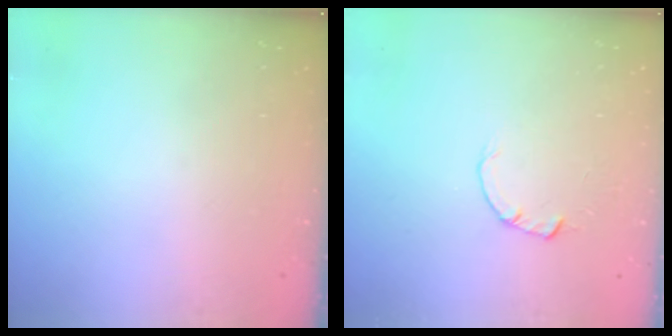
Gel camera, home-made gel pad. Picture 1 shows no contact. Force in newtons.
{"total": 1.8, "press": 1.7, "slide": 0.3}